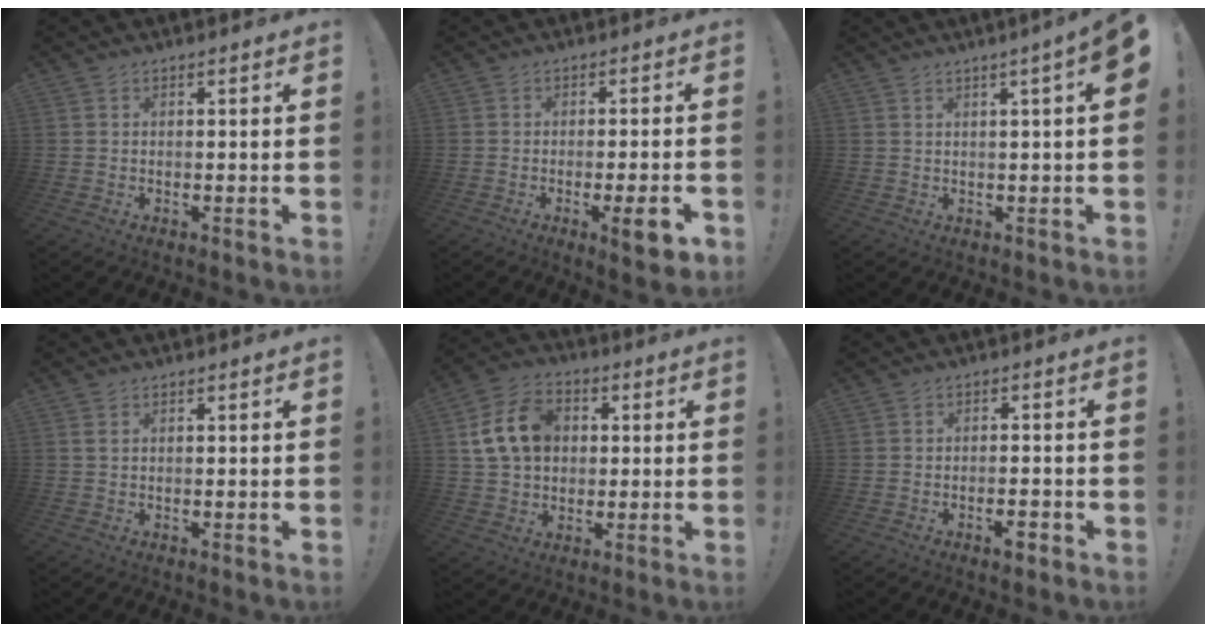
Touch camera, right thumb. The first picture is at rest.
{"total": 8.2, "force": [-2.8, 1.4, 7.6], "torque": [-0.101, 0.006, -0.042]}
{"total": 6.0, "force": [2.0, -0.2, 5.6], "torque": [-0.081, -0.015, 0.030]}
{"total": 0.7, "force": [0.4, 0.1, 0.6], "torque": [-0.017, 0.005, 0.007]}
{"total": 15.0, "force": [3.1, 11.8, 8.8], "torque": [-0.143, 0.005, 0.067]}
{"total": 3.5, "force": [-2.0, 0.8, 2.7], "torque": [-0.037, 0.009, -0.034]}